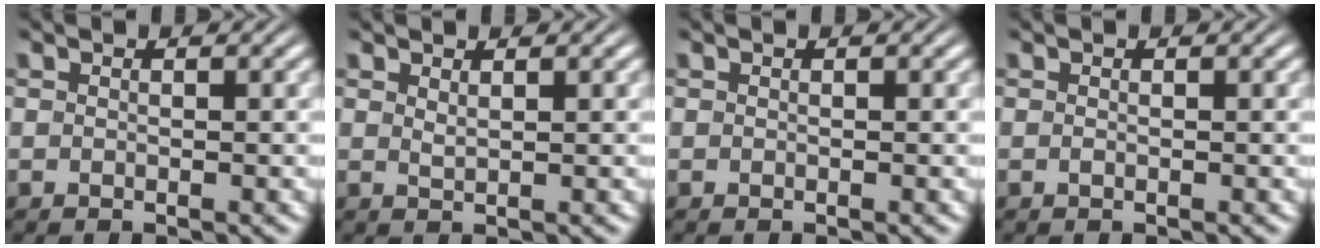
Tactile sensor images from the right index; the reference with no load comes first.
{"total": 1.0, "force": [0.8, -0.4, 0.3], "torque": [-0.004, -0.008, 0.024]}
{"total": 0.9, "force": [-0.2, -0.8, -0.3], "torque": [0.013, -0.010, 0.005]}
{"total": 0.0}